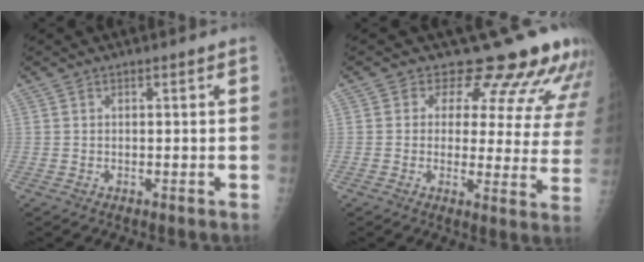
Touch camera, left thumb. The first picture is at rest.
{"total": 15.3, "force": [13.2, 5.6, 5.4], "torque": [-0.013, -0.087, 0.135]}